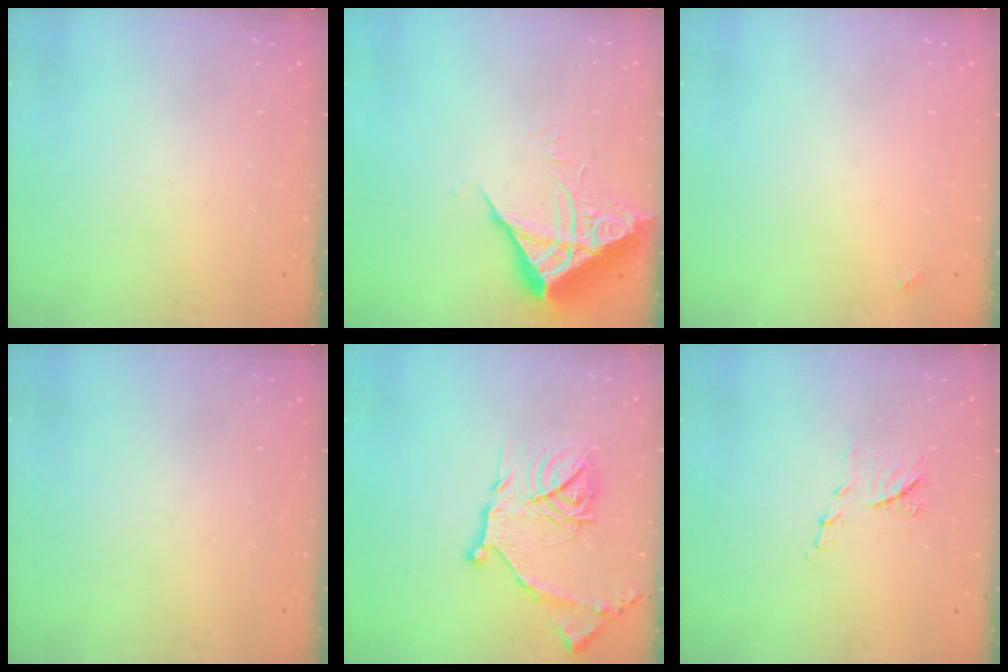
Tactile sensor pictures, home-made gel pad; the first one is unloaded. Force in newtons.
{"total": 7.0, "press": 7.0, "slide": 0.6}
{"total": 3.6, "press": 3.6, "slide": 0.2}
{"total": 0.0}
{"total": 18.5, "press": 18.4, "slide": 1.9}
{"total": 6.9, "press": 6.9, "slide": 0.5}